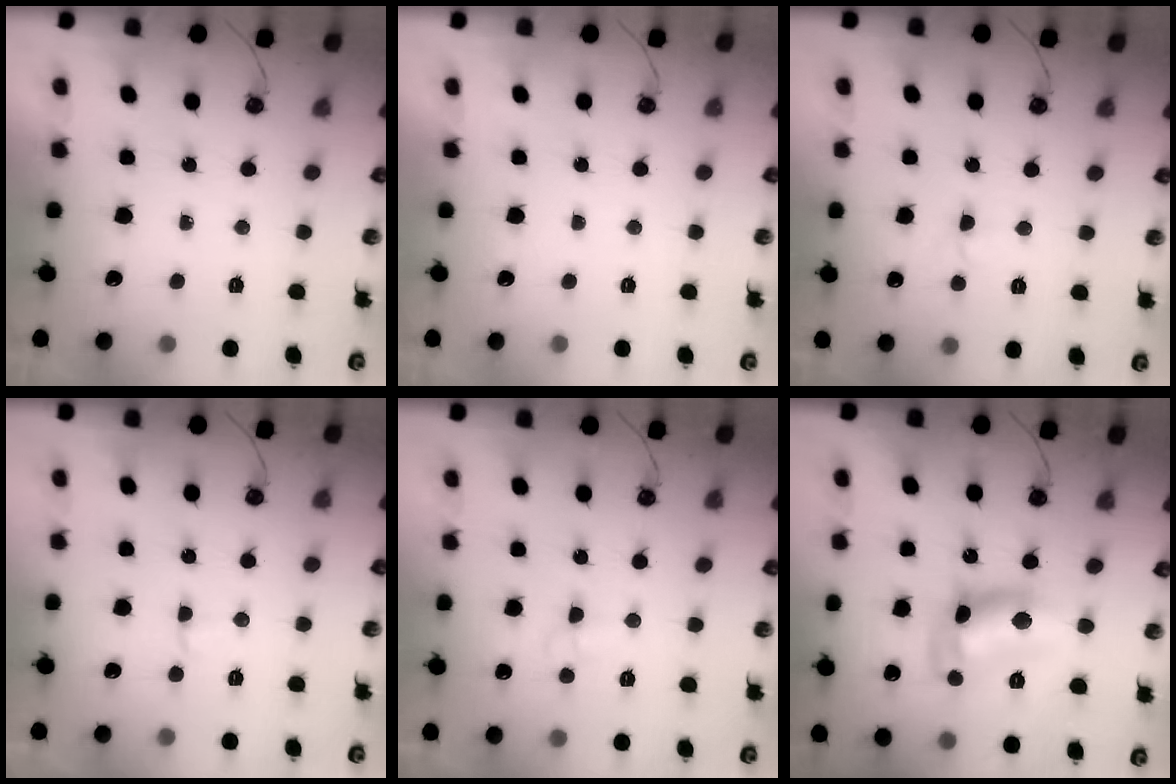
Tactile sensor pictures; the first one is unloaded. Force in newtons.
{"total": 0.0}
{"total": 4.9, "press": 3.4, "slide": 3.5}
{"total": 2.5, "press": 2.4, "slide": 0.7}
{"total": 4.9, "press": 4.8, "slide": 0.5}
{"total": 12.7, "press": 12.7, "slide": 1.0}